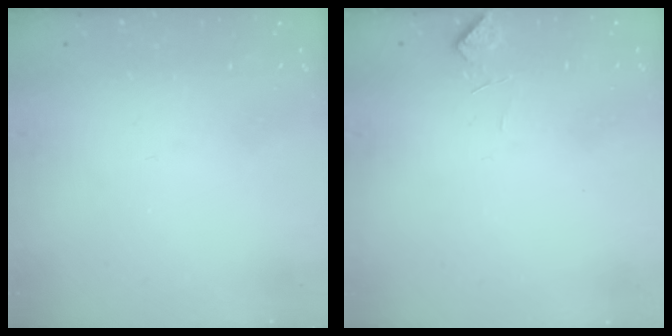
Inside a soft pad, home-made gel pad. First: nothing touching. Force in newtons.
{"total": 2.2, "press": 2.0, "slide": 0.9}